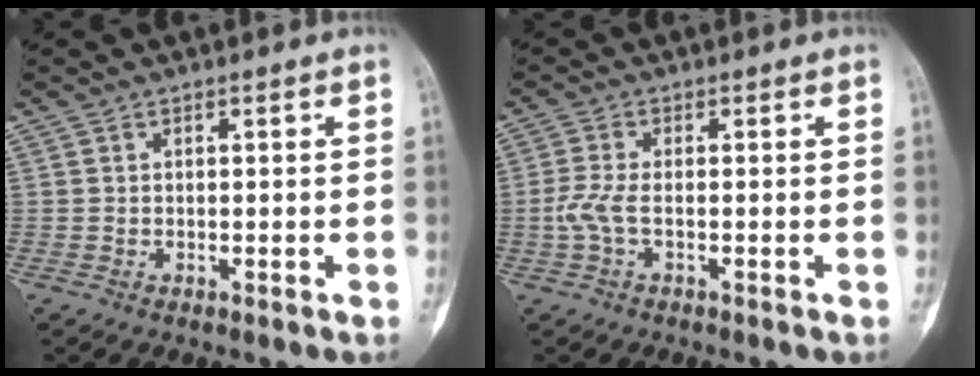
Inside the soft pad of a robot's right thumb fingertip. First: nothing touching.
{"total": 3.8, "force": [-0.7, 1.3, 3.5], "torque": [-0.098, -0.002, -0.018]}